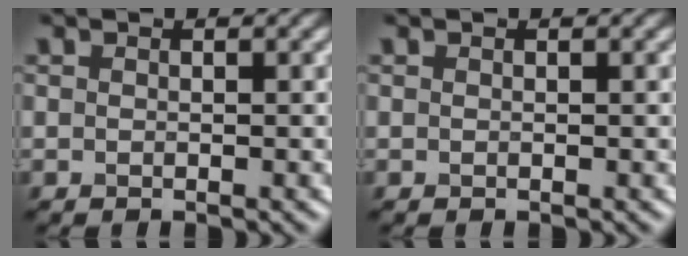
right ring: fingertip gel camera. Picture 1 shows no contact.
{"total": 0.0}